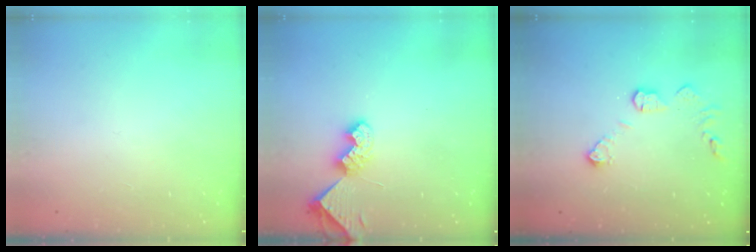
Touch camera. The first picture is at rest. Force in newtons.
{"total": 7.5, "press": 7.5, "slide": 0.7}
{"total": 8.3, "press": 8.3, "slide": 0.4}